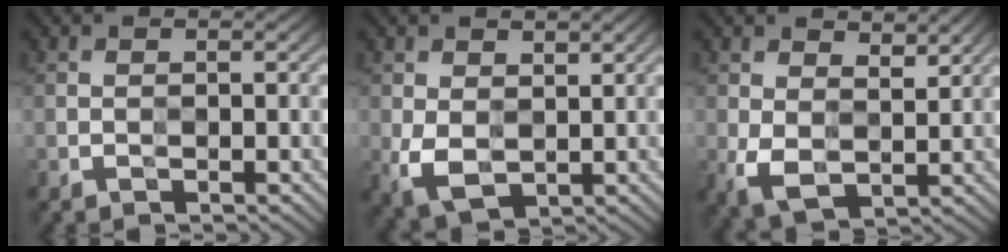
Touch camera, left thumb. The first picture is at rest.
{"total": 5.1, "force": [0.6, 3.5, 3.7], "torque": [-0.090, -0.008, 0.013]}
{"total": 6.1, "force": [2.2, 3.9, 4.2], "torque": [-0.094, -0.010, 0.036]}